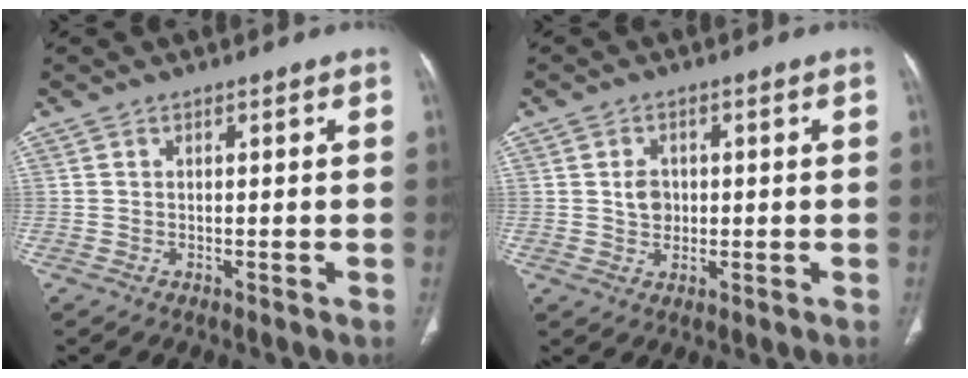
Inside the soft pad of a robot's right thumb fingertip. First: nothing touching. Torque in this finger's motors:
{"motor_torque": [-0.03, -0.03, 0.20, 0.18, 0.00]}